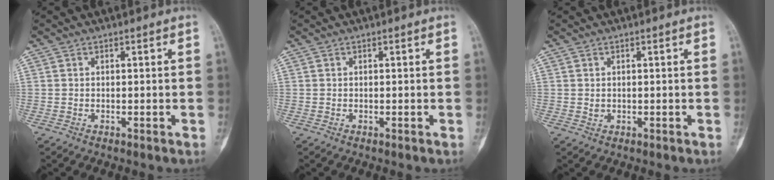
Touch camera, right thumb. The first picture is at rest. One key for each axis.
{"total": 0.0}
{"total": 0.7, "fx": 0.1, "fy": 0.6, "fz": 0.3, "tx": -0.004, "ty": 0.000, "tz": 0.003}